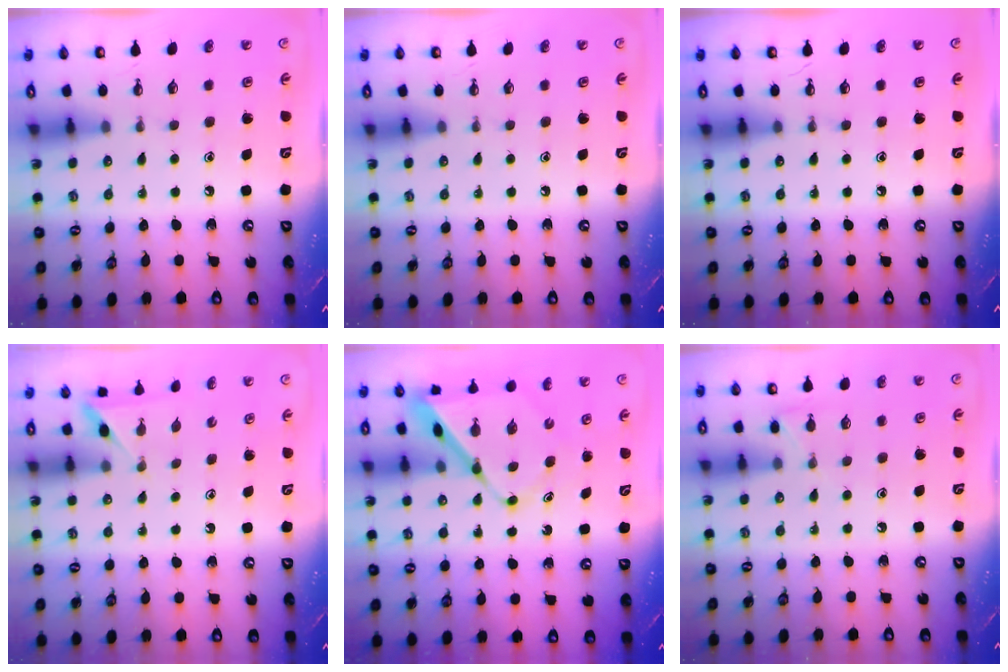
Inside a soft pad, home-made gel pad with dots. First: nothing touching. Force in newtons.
{"total": 0.0}
{"total": 0.0}
{"total": 2.2, "press": 2.2, "slide": 0.2}
{"total": 9.6, "press": 9.6, "slide": 1.0}
{"total": 4.0, "press": 4.0, "slide": 0.5}